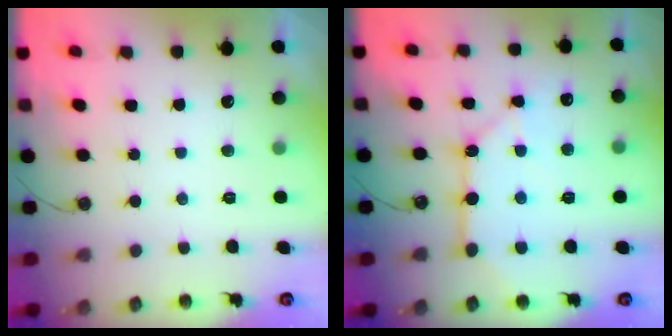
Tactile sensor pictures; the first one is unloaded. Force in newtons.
{"total": 11.6, "press": 11.5, "slide": 1.1}